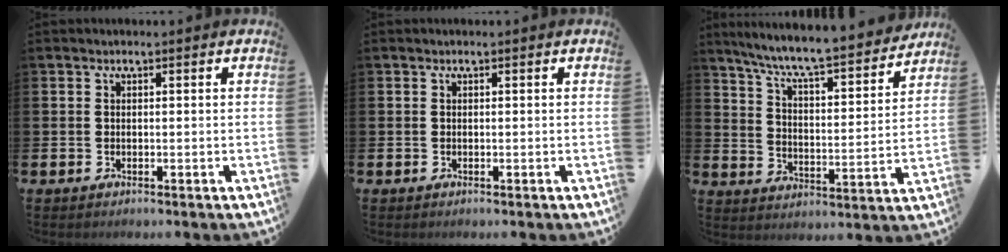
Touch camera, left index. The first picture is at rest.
{"total": 0.0}
{"total": 8.1, "force": [7.5, 0.3, 3.0], "torque": [-0.090, -0.061, 0.124]}